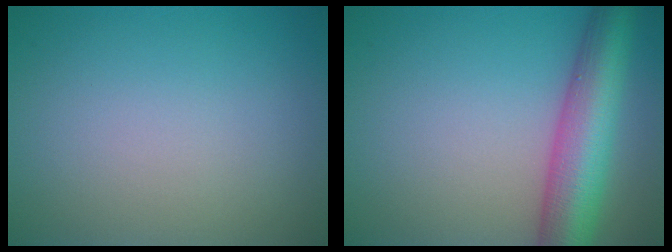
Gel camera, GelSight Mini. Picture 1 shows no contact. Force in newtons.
{"total": 8.1, "press": 8.1, "slide": 0.3}